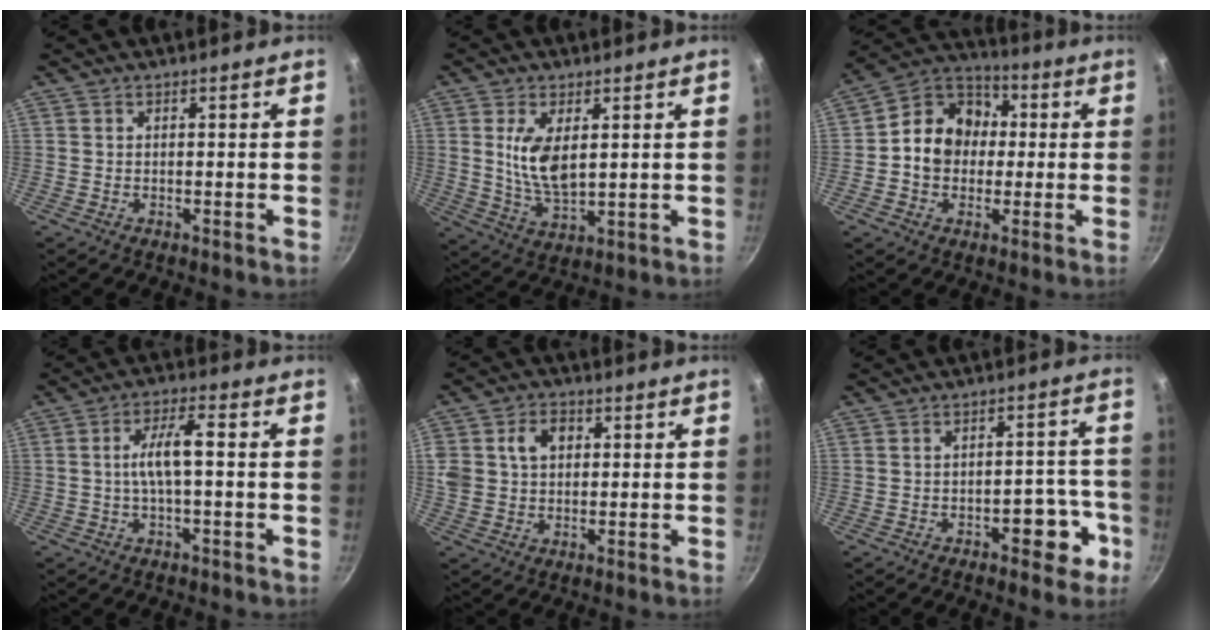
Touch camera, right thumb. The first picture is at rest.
{"total": 8.9, "force": [2.0, 4.4, 7.5], "torque": [-0.135, -0.022, 0.046]}
{"total": 13.1, "force": [0.3, 10.9, 7.1], "torque": [-0.075, 0.028, -0.018]}
{"total": 6.8, "force": [-0.1, 1.9, 6.5], "torque": [-0.122, 0.025, -0.005]}
{"total": 8.0, "force": [2.0, 6.3, 4.5], "torque": [-0.060, 0.006, 0.028]}
{"total": 8.0, "force": [-3.8, 4.1, 5.8], "torque": [-0.038, 0.043, -0.043]}